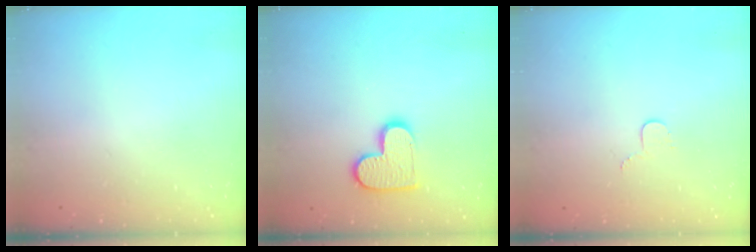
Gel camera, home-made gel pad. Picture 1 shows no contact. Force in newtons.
{"total": 11.9, "press": 11.9, "slide": 0.6}
{"total": 3.4, "press": 3.4, "slide": 0.4}